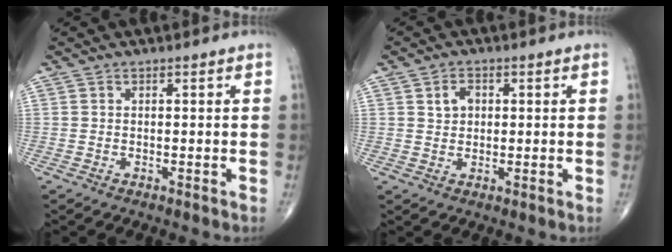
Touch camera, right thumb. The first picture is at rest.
{"total": 3.1, "force": [0.9, 2.3, 1.8], "torque": [-0.020, 0.001, 0.015]}